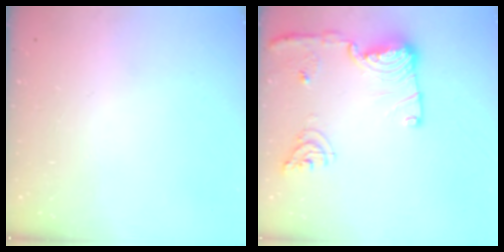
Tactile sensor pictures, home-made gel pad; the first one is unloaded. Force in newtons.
{"total": 15.2, "press": 14.8, "slide": 3.3}